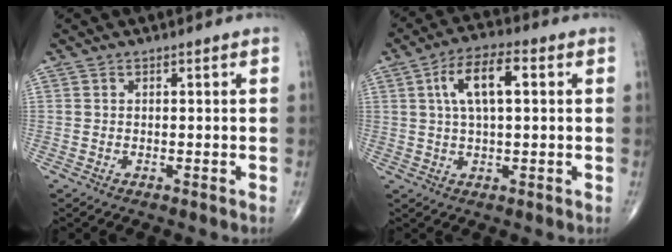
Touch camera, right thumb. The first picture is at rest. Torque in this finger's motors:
{"motor_torque": [-0.86, 1.66, 1.27, 0.28, 0.34]}